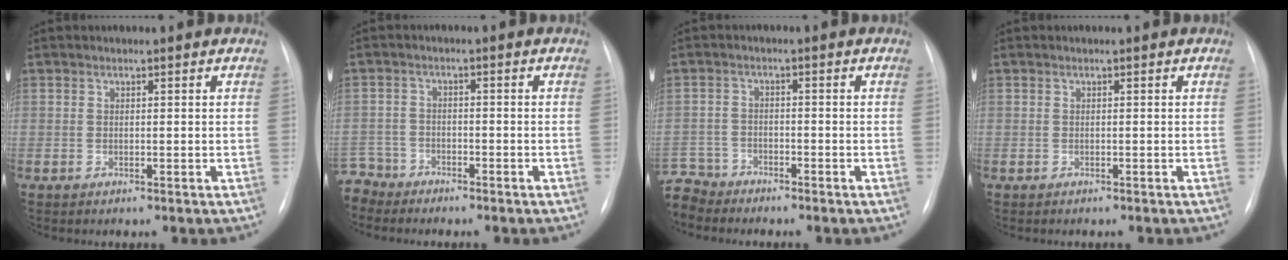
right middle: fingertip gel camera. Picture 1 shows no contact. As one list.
[{"total": 5.2, "force": [-4.7, 2.0, -0.8], "torque": [0.022, -0.003, -0.094]}, {"total": 5.9, "force": [-5.6, 1.9, -0.5], "torque": [0.012, 0.002, -0.113]}, {"total": 1.0, "force": [-0.9, 0.3, 0.4], "torque": [-0.009, -0.001, -0.010]}]